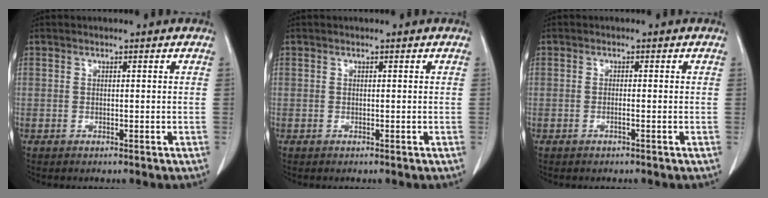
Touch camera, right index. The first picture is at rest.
{"total": 0.0}
{"total": 0.7, "force": [-0.3, -0.1, 0.6], "torque": [-0.014, 0.000, -0.005]}